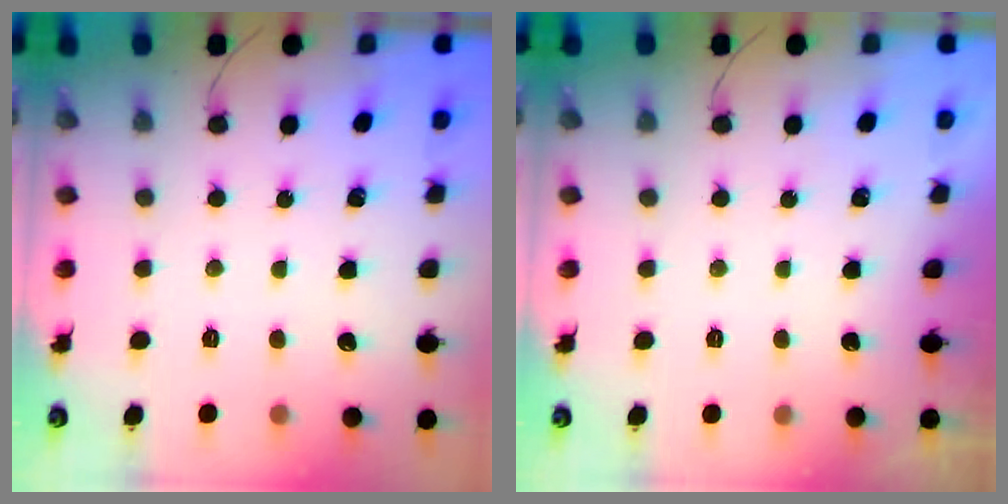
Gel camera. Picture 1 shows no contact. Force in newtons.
{"total": 0.0}